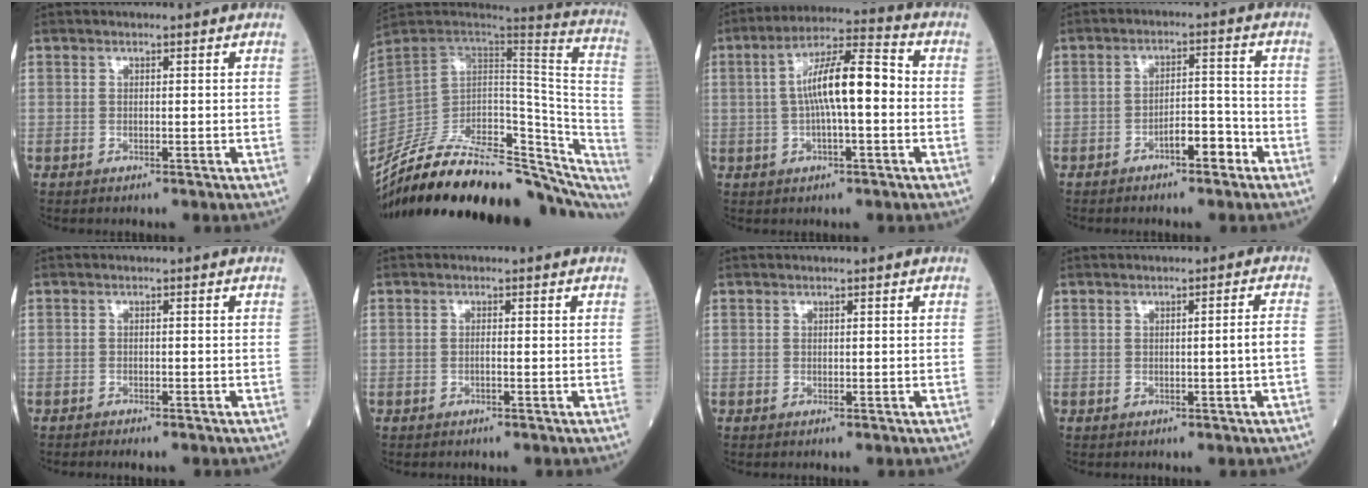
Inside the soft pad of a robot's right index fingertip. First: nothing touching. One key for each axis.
{"total": 36.6, "fx": -29.5, "fy": 11.4, "fz": 18.5, "tx": -0.247, "ty": -0.022, "tz": -0.413}
{"total": 10.7, "fx": 0.0, "fy": 2.1, "fz": 10.5, "tx": -0.190, "ty": 0.028, "tz": -0.005}
{"total": 4.5, "fx": -2.8, "fy": 1.4, "fz": 3.3, "tx": -0.049, "ty": 0.012, "tz": -0.048}
{"total": 2.3, "fx": -1.9, "fy": 0.5, "fz": 1.1, "tx": -0.015, "ty": -0.004, "tz": -0.022}
{"total": 0.6, "fx": -0.3, "fy": 0.0, "fz": 0.6, "tx": -0.009, "ty": 0.001, "tz": -0.006}
{"total": 0.0}
{"total": 2.3, "fx": -0.5, "fy": -0.6, "fz": 2.2, "tx": -0.033, "ty": 0.001, "tz": -0.005}